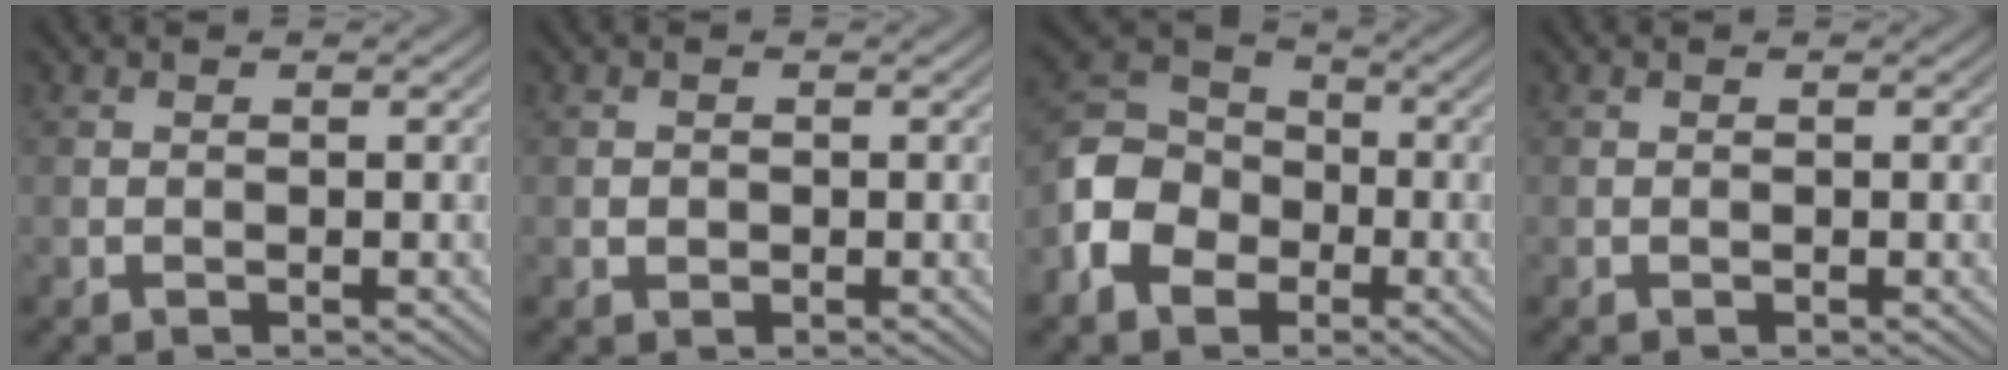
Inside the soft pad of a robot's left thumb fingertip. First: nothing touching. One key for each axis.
{"total": 0.8, "fx": -0.1, "fy": 0.8, "fz": 0.3, "tx": -0.003, "ty": -0.004, "tz": -0.004}
{"total": 9.0, "fx": -3.7, "fy": 6.8, "fz": 4.7, "tx": -0.122, "ty": 0.001, "tz": -0.096}
{"total": 0.0}